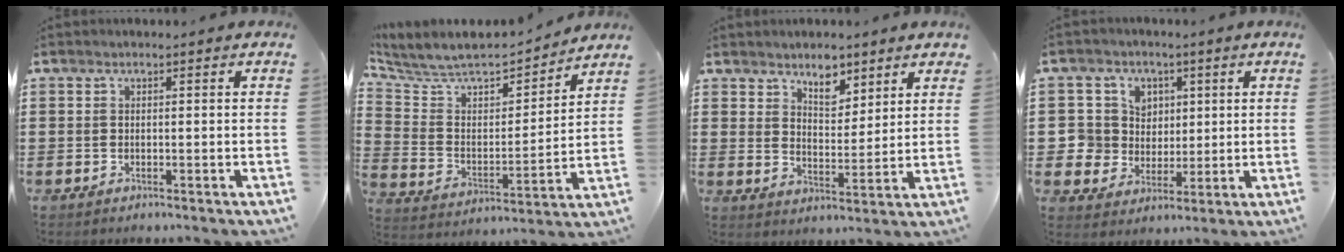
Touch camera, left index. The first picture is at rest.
{"total": 6.3, "force": [5.6, 2.3, 1.5], "torque": [-0.066, -0.043, 0.092]}
{"total": 5.7, "force": [4.6, 2.8, 1.8], "torque": [-0.028, -0.010, 0.080]}
{"total": 6.9, "force": [2.1, 6.6, 0.6], "torque": [-0.044, 0.011, 0.041]}